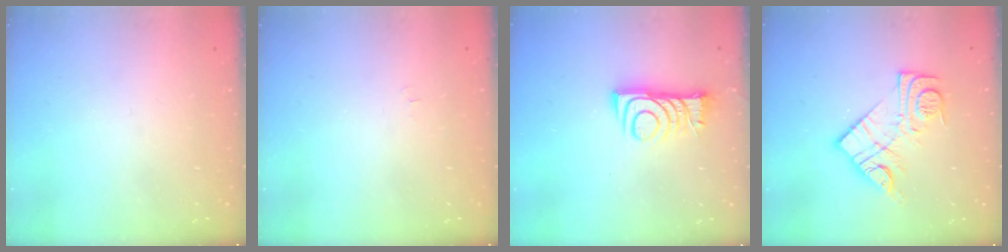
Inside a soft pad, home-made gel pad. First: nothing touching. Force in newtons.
{"total": 3.1, "press": 3.1, "slide": 0.5}
{"total": 8.8, "press": 8.8, "slide": 0.6}
{"total": 13.8, "press": 13.7, "slide": 0.8}